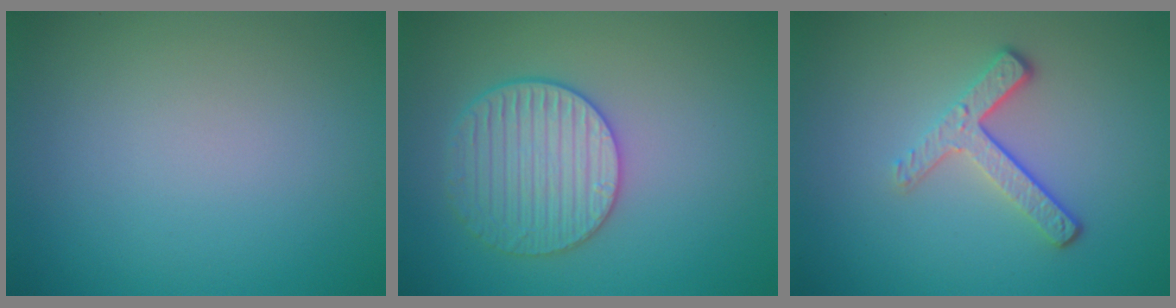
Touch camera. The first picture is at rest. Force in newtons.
{"total": 4.1, "press": 3.8, "slide": 1.4}
{"total": 3.4, "press": 2.5, "slide": 2.3}